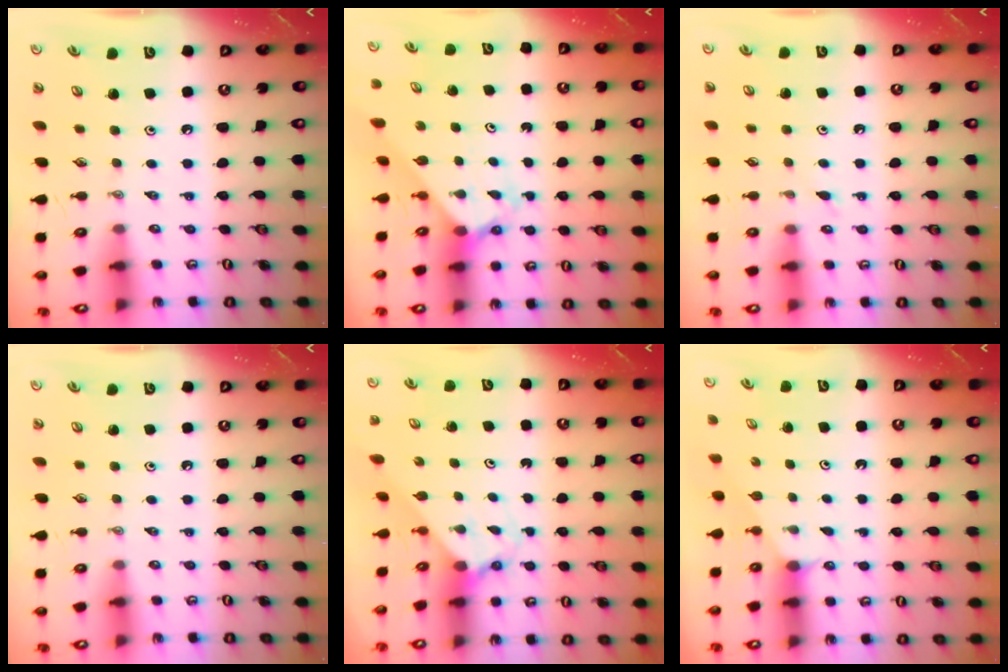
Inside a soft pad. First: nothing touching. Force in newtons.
{"total": 2.1, "press": 2.1, "slide": 0.1}
{"total": 5.9, "press": 5.9, "slide": 0.6}
{"total": 0.0}
{"total": 2.3, "press": 2.2, "slide": 0.2}
{"total": 1.0, "press": 1.0, "slide": 0.3}